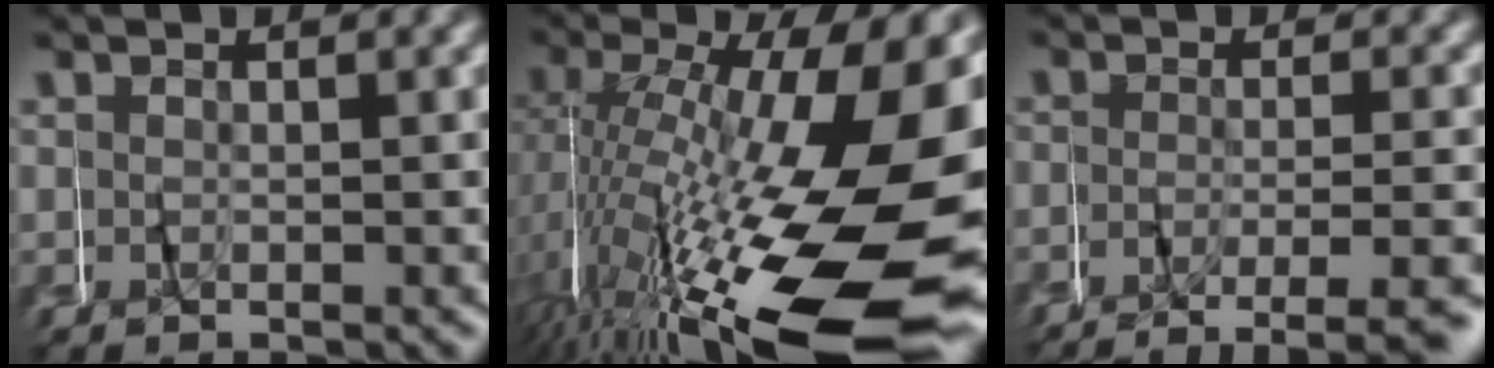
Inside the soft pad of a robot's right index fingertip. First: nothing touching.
{"total": 19.1, "force": [-5.7, 7.0, 16.9], "torque": [-0.244, -0.035, -0.056]}
{"total": 4.4, "force": [-3.5, 1.2, 2.4], "torque": [-0.037, -0.011, -0.055]}